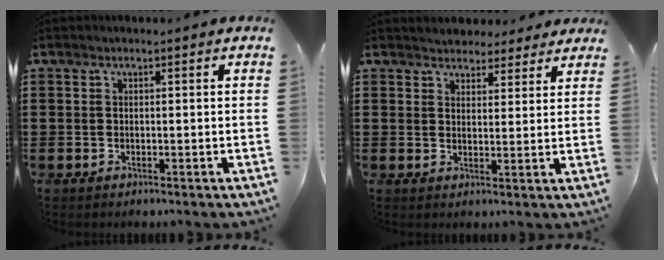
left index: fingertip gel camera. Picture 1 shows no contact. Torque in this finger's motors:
{"motor_torque": [2.14, 0.00, -0.02, -0.16]}